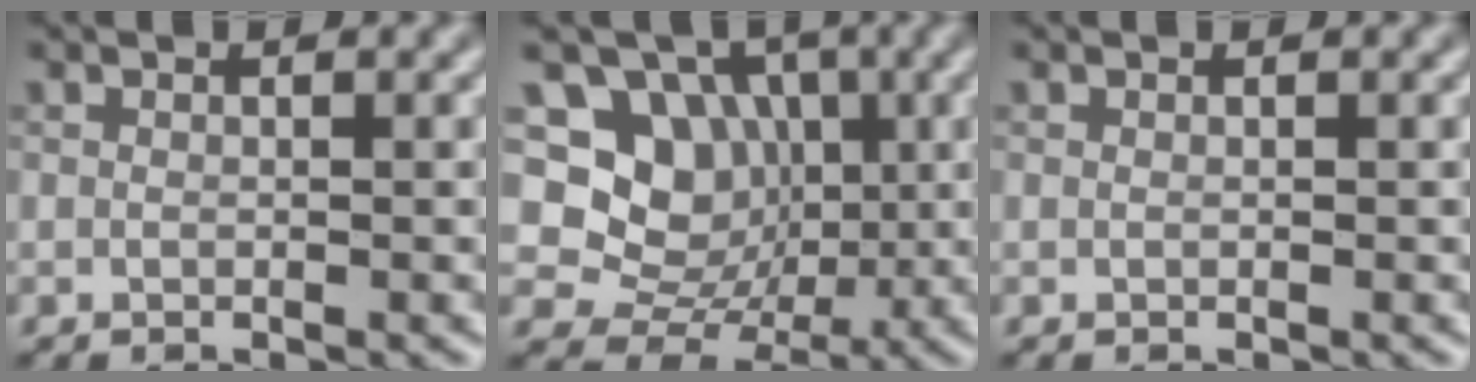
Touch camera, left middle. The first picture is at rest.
{"total": 9.5, "force": [2.2, 8.4, 4.0], "torque": [-0.067, 0.013, 0.012]}
{"total": 0.0}